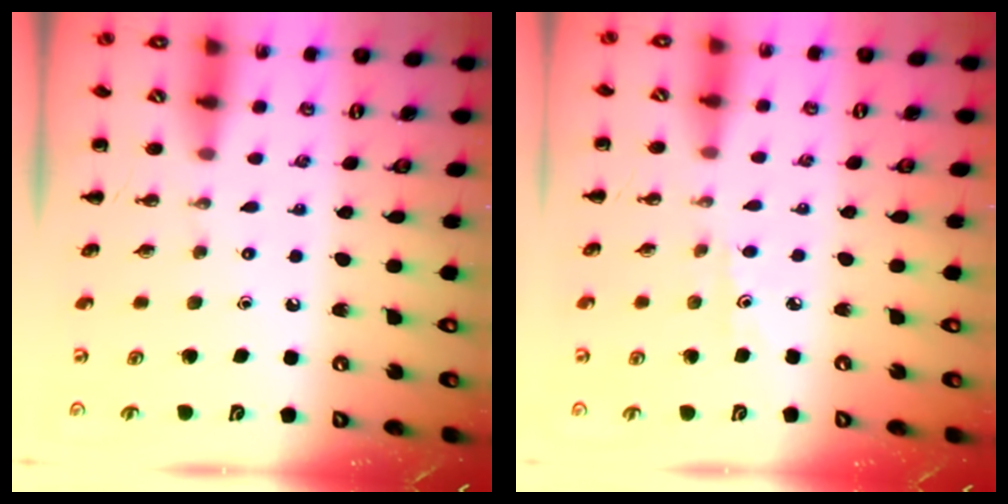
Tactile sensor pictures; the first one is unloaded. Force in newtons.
{"total": 2.6, "press": 2.3, "slide": 1.1}